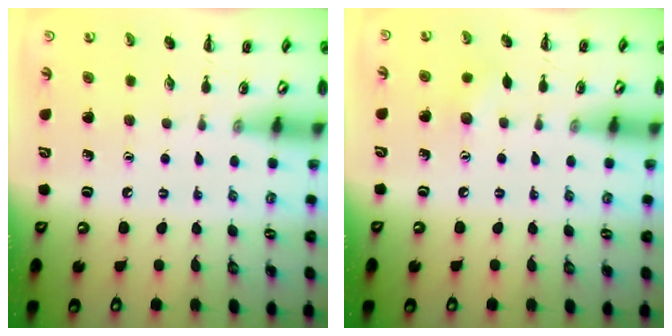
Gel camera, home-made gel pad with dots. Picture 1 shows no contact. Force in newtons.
{"total": 4.7, "press": 4.5, "slide": 1.3}